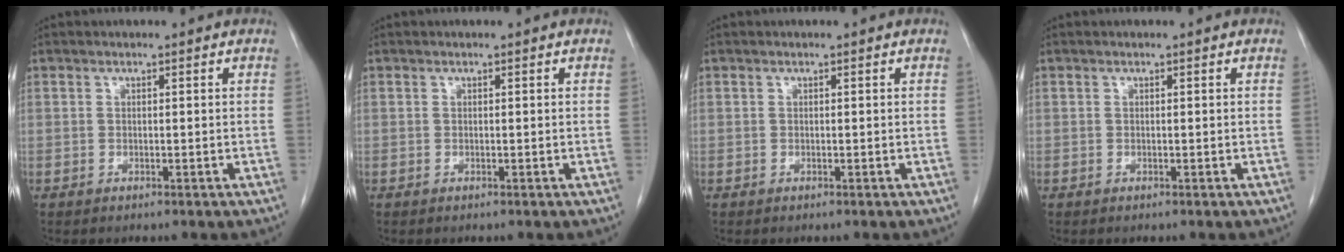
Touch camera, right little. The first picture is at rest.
{"total": 0.0}
{"total": 0.0}
{"total": 0.0}